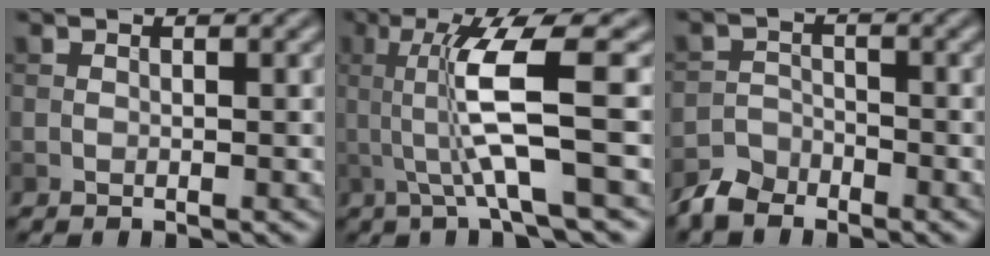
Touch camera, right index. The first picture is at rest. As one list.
[{"total": 7.0, "force": [0.5, 1.1, 6.9], "torque": [-0.128, 0.003, 0.011]}, {"total": 2.9, "force": [-2.5, 1.5, 0.6], "torque": [-0.009, 0.002, -0.057]}]